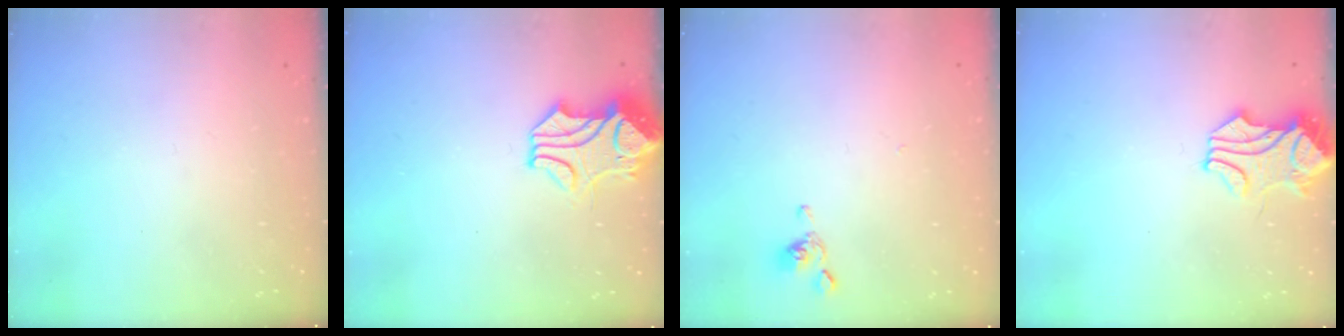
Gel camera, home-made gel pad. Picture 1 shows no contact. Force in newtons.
{"total": 2.1, "press": 1.9, "slide": 1.0}
{"total": 2.2, "press": 2.2, "slide": 0.1}
{"total": 1.7, "press": 1.5, "slide": 0.8}